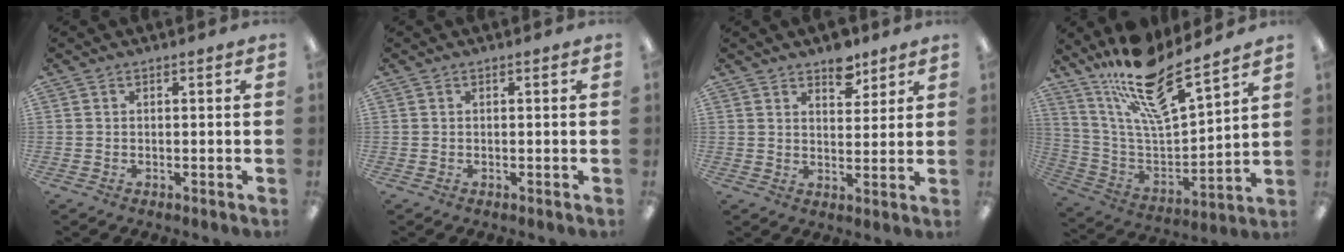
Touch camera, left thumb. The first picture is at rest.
{"total": 0.0}
{"total": 6.3, "force": [4.9, 3.2, 2.4], "torque": [-0.012, -0.030, 0.081]}
{"total": 18.5, "force": [14.4, 4.9, 10.5], "torque": [-0.194, -0.103, 0.248]}